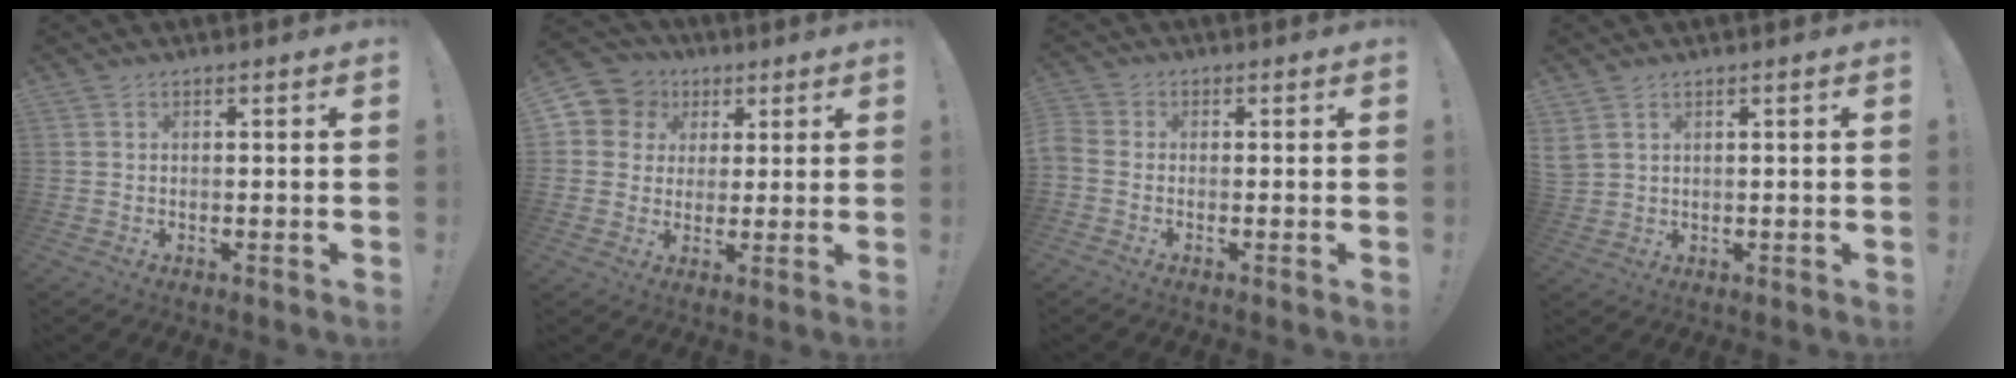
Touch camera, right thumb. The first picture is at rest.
{"total": 8.7, "force": [2.5, 8.1, 1.8], "torque": [-0.036, -0.011, 0.052]}
{"total": 2.2, "force": [-0.7, 1.4, 1.4], "torque": [-0.031, 0.002, -0.014]}
{"total": 3.1, "force": [1.8, 1.8, 1.8], "torque": [-0.037, -0.003, 0.036]}